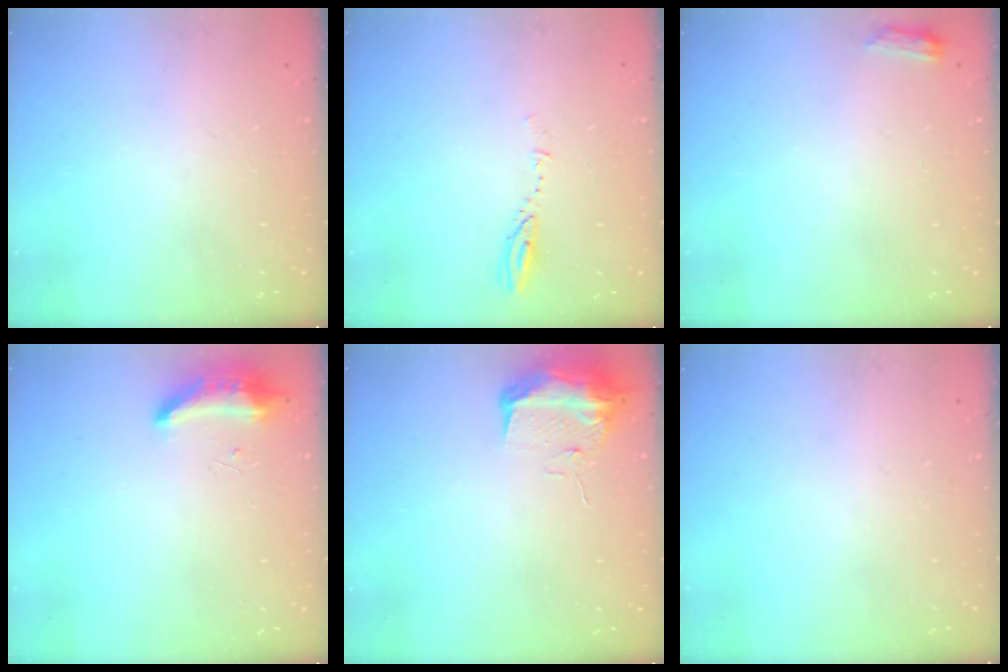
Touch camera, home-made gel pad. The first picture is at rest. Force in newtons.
{"total": 3.3, "press": 3.3, "slide": 0.3}
{"total": 3.4, "press": 3.4, "slide": 0.5}
{"total": 12.5, "press": 9.4, "slide": 8.2}
{"total": 9.2, "press": 9.2, "slide": 1.1}
{"total": 0.0}